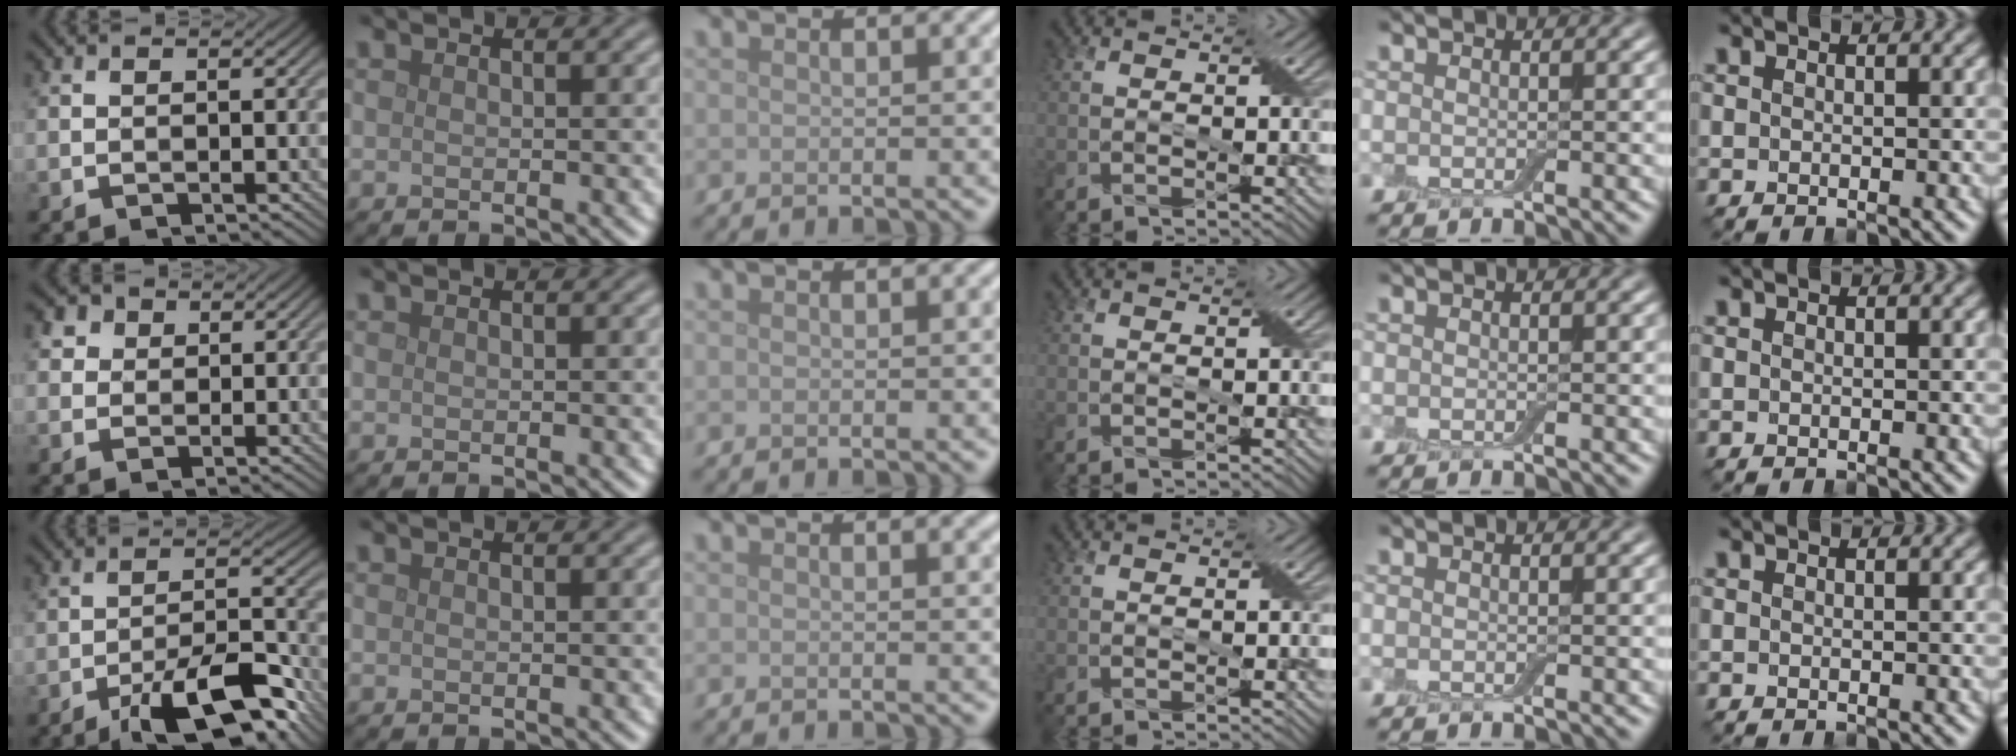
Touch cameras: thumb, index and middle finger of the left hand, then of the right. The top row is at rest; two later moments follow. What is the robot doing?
{"motion": "close", "object": "airpods case & airpods"}